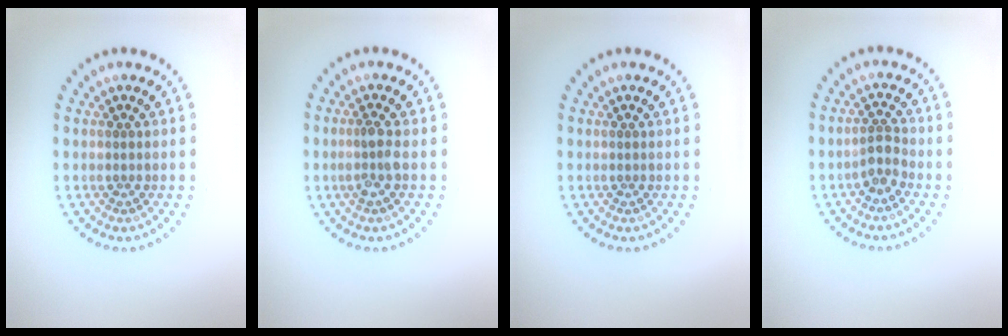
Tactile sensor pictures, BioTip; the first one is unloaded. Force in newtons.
{"total": 1.8, "press": 1.6, "slide": 0.8}
{"total": 0.0}
{"total": 1.8, "press": 1.4, "slide": 1.1}